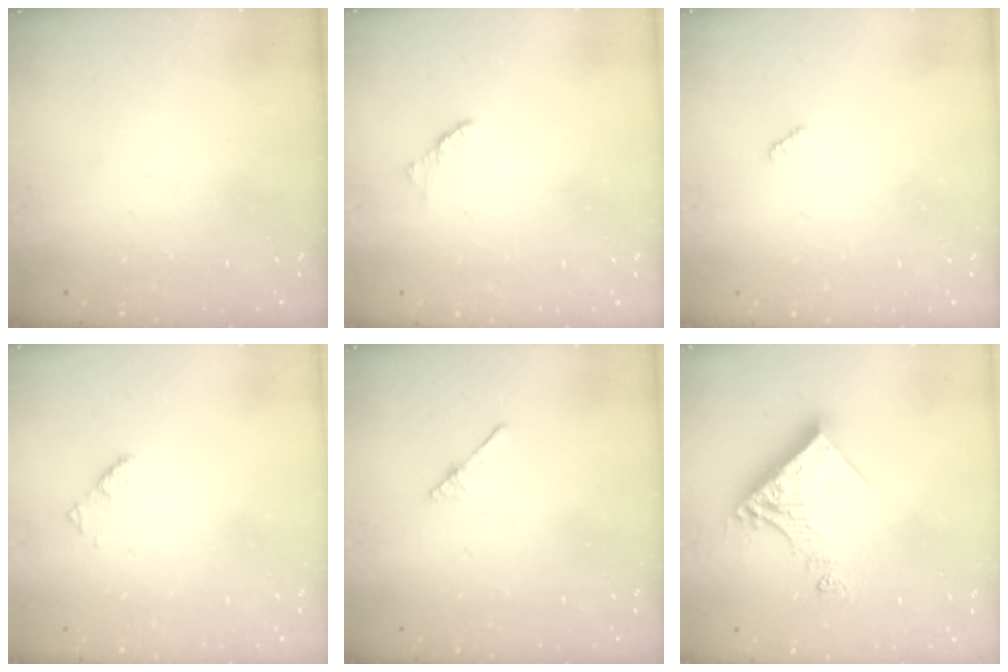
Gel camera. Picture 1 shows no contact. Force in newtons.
{"total": 1.7, "press": 1.6, "slide": 0.4}
{"total": 2.8, "press": 2.8, "slide": 0.4}
{"total": 1.9, "press": 1.9, "slide": 0.3}
{"total": 2.0, "press": 2.0, "slide": 0.2}
{"total": 14.6, "press": 14.5, "slide": 1.3}